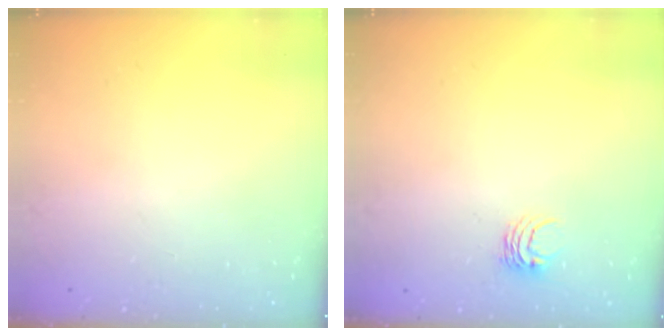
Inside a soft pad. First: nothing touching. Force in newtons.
{"total": 4.0, "press": 3.9, "slide": 0.2}